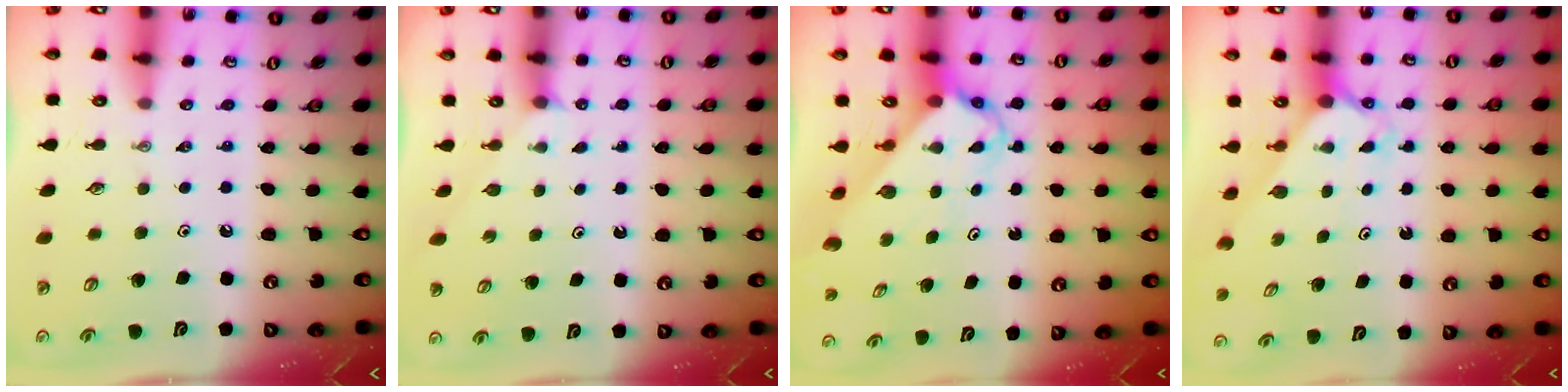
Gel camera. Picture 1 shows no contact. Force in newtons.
{"total": 2.5, "press": 2.5, "slide": 0.3}
{"total": 4.4, "press": 4.4, "slide": 0.3}
{"total": 2.2, "press": 2.2, "slide": 0.2}